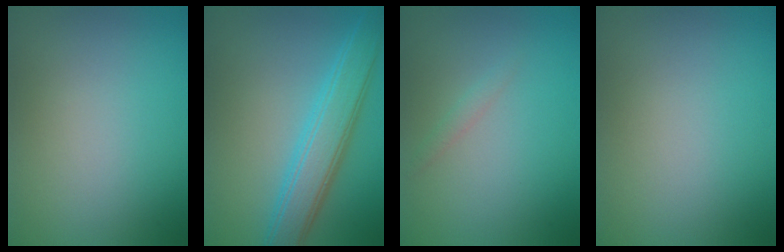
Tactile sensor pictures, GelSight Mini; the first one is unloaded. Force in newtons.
{"total": 5.3, "press": 5.3, "slide": 0.1}
{"total": 0.7, "press": 0.7, "slide": 0.0}
{"total": 0.0}